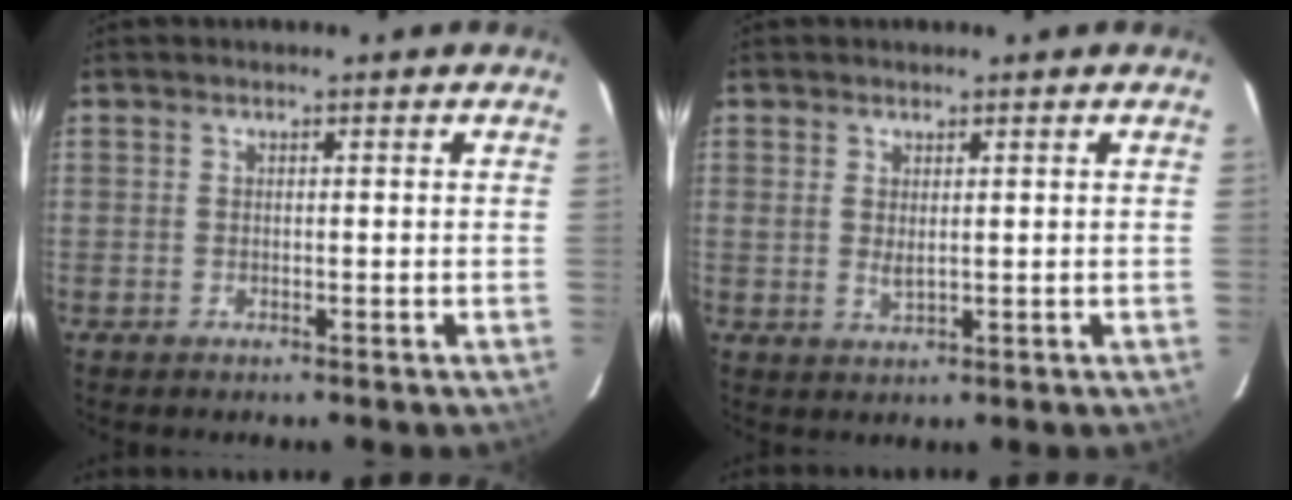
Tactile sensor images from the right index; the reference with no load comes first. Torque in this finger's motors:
{"motor_torque": [0.25, 0.03, 0.09, 0.01]}